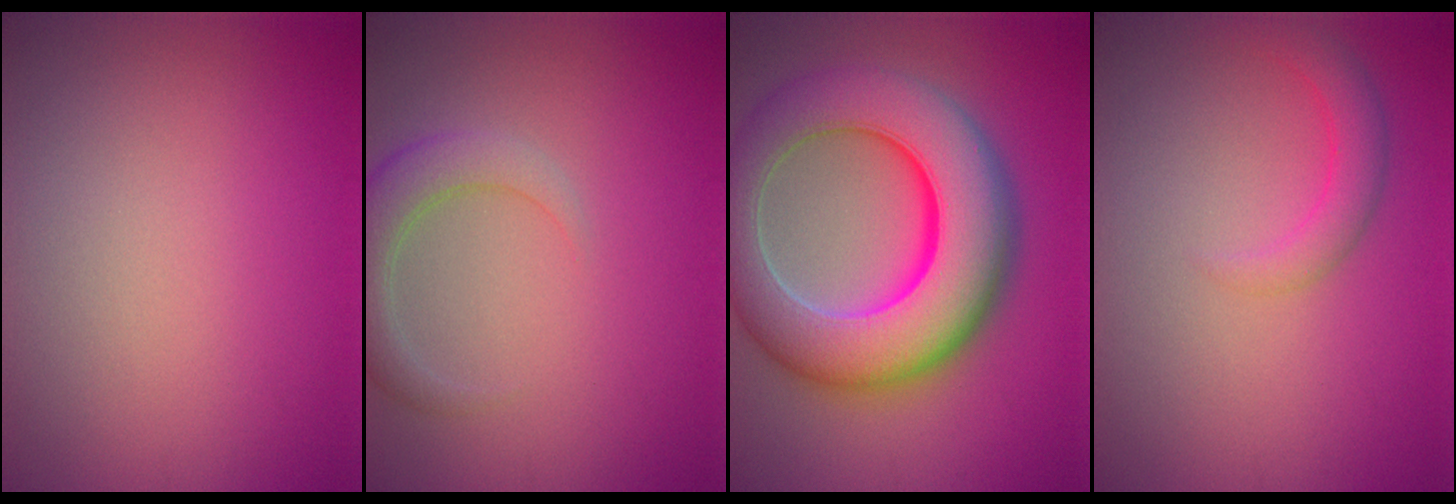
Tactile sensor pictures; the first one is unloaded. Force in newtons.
{"total": 3.4, "press": 3.4, "slide": 0.3}
{"total": 12.5, "press": 12.5, "slide": 0.4}
{"total": 2.4, "press": 2.4, "slide": 0.3}